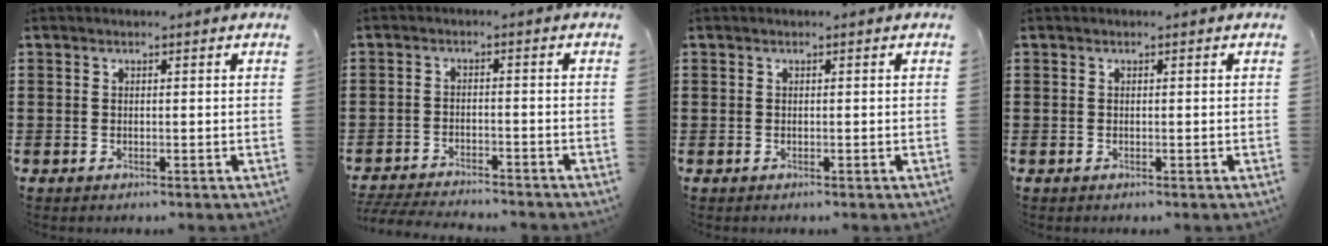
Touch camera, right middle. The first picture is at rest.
{"total": 3.9, "force": [-3.9, 0.2, 0.6], "torque": [-0.019, -0.005, -0.082]}
{"total": 0.0}
{"total": 0.0}